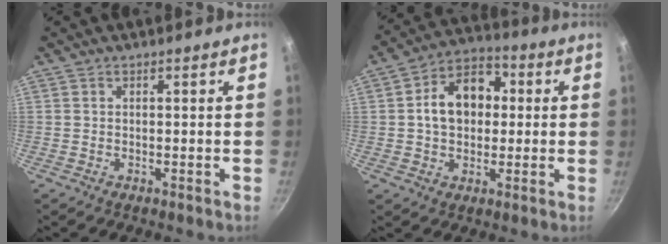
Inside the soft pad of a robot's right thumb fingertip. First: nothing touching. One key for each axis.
{"total": 12.3, "fx": 1.3, "fy": 9.1, "fz": 8.2, "tx": -0.094, "ty": 0.025, "tz": 0.006}